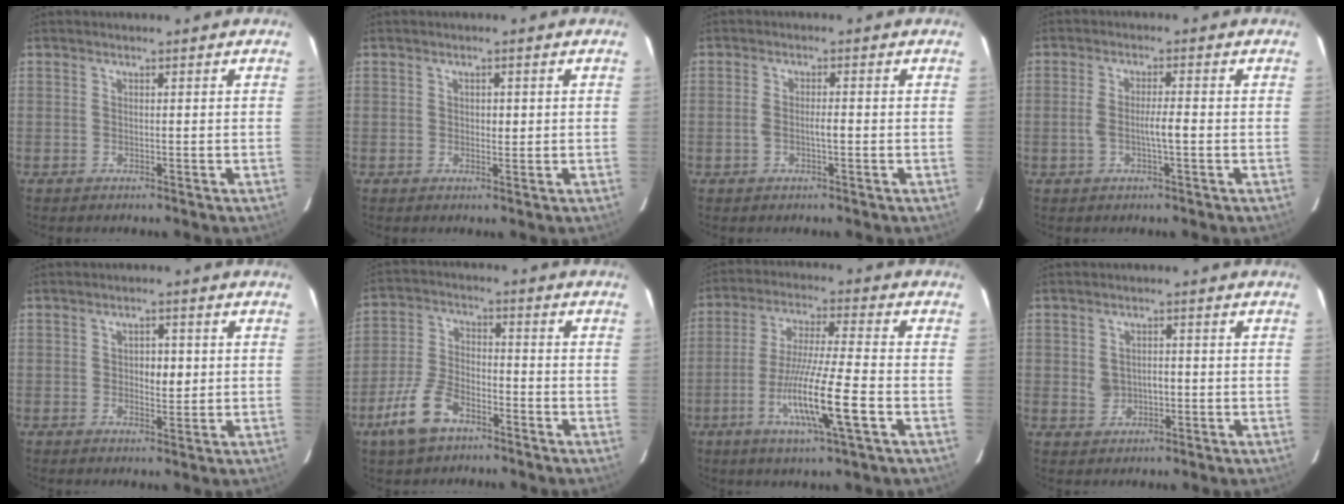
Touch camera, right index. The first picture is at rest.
{"total": 1.6, "force": [0.3, 0.8, 1.3], "torque": [-0.018, 0.001, 0.004]}
{"total": 2.3, "force": [-0.5, 0.4, 2.2], "torque": [-0.042, 0.004, -0.009]}
{"total": 3.6, "force": [-0.7, 0.3, 3.5], "torque": [-0.064, 0.001, -0.012]}
{"total": 3.6, "force": [0.3, 1.8, 3.1], "torque": [-0.044, 0.002, 0.008]}
{"total": 9.4, "force": [-5.7, 4.8, 5.7], "torque": [-0.136, 0.004, -0.107]}
{"total": 13.0, "force": [-4.4, 0.1, 12.2], "torque": [-0.232, -0.018, -0.082]}
{"total": 3.5, "force": [-0.2, 2.6, 2.2], "torque": [-0.036, 0.006, 0.007]}